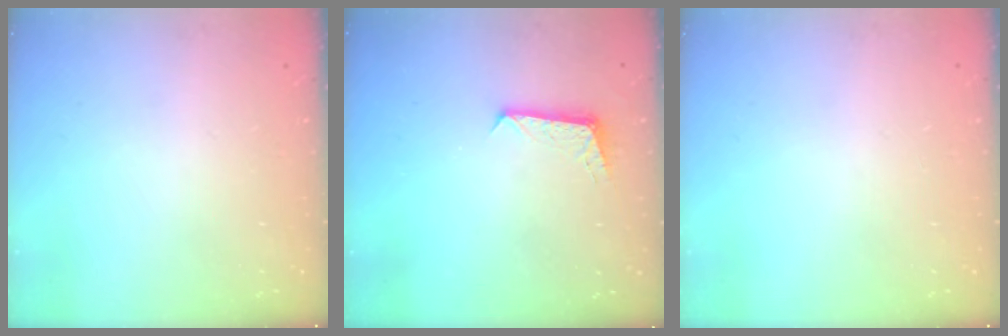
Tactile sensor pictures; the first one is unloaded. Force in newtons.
{"total": 5.8, "press": 5.8, "slide": 0.5}
{"total": 0.0}